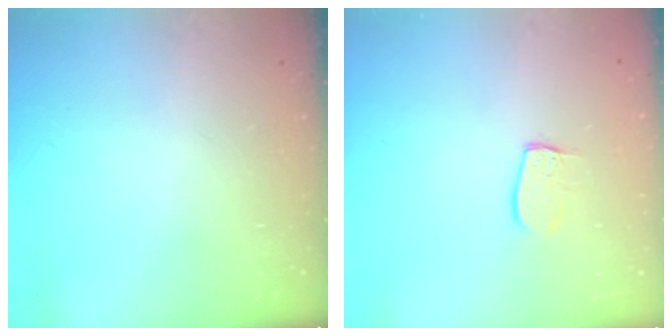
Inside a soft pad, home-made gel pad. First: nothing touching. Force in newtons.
{"total": 6.9, "press": 6.9, "slide": 0.2}